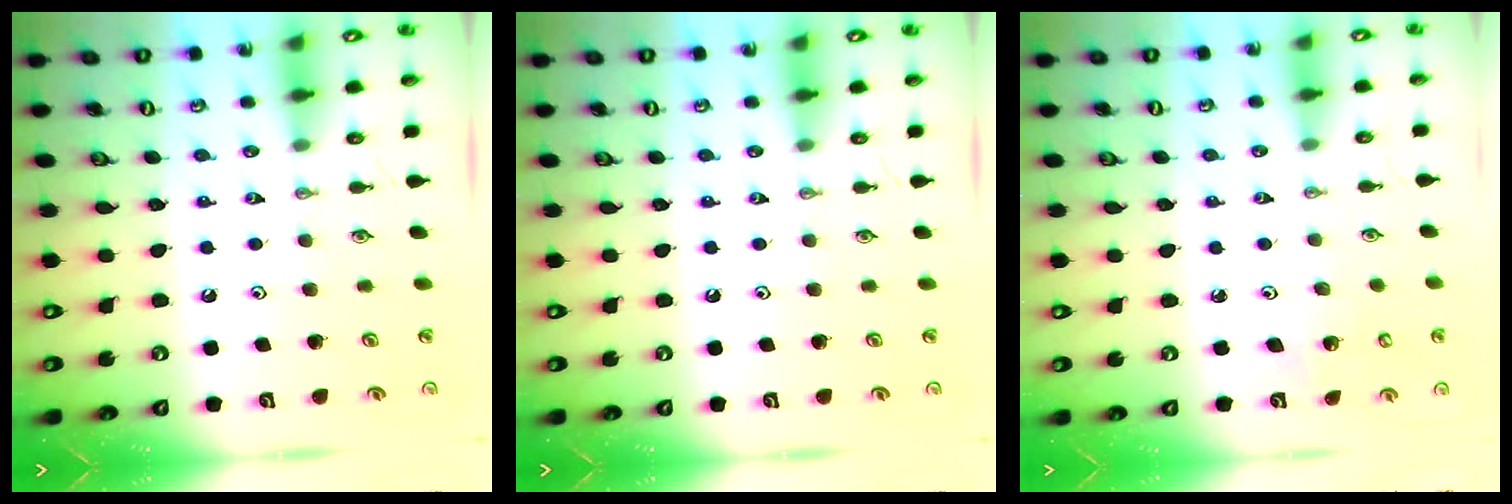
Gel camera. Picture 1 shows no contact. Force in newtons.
{"total": 0.0}
{"total": 2.7, "press": 2.7, "slide": 0.2}